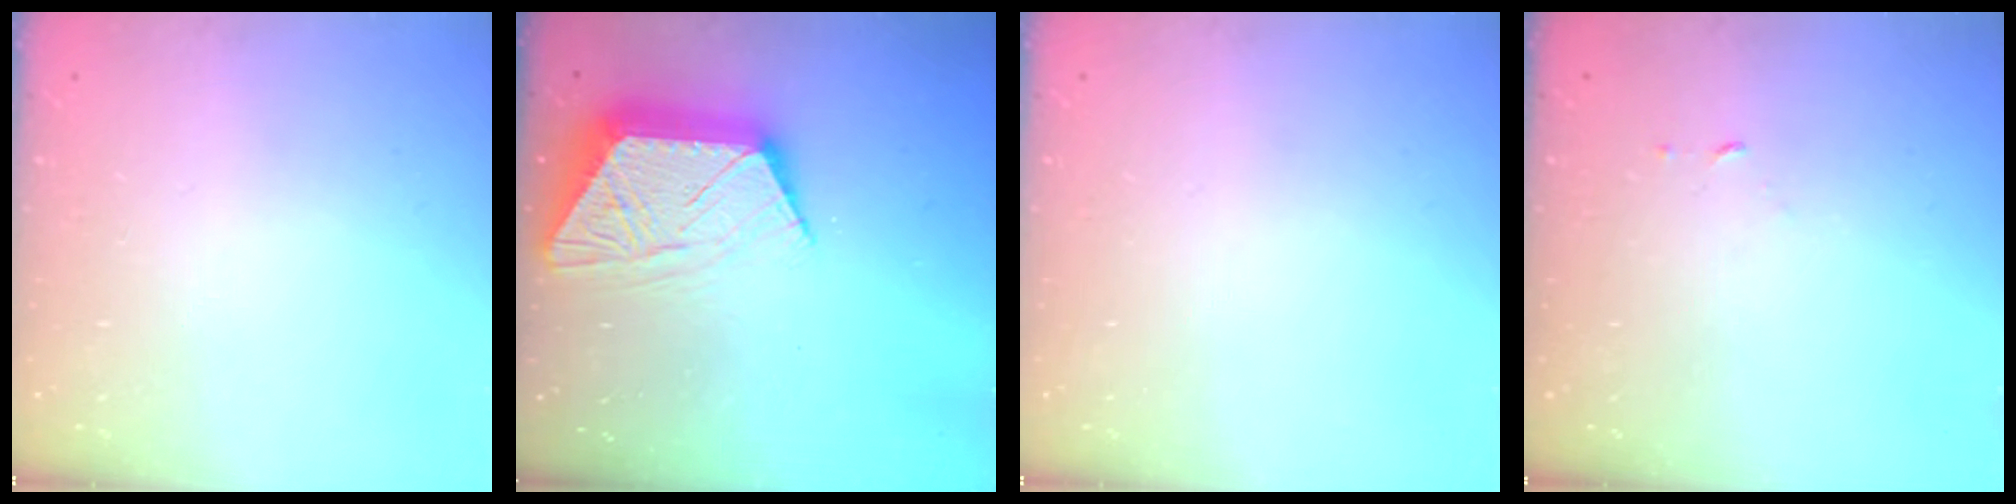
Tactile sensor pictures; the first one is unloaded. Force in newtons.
{"total": 13.3, "press": 13.3, "slide": 0.9}
{"total": 0.0}
{"total": 2.5, "press": 2.5, "slide": 0.2}